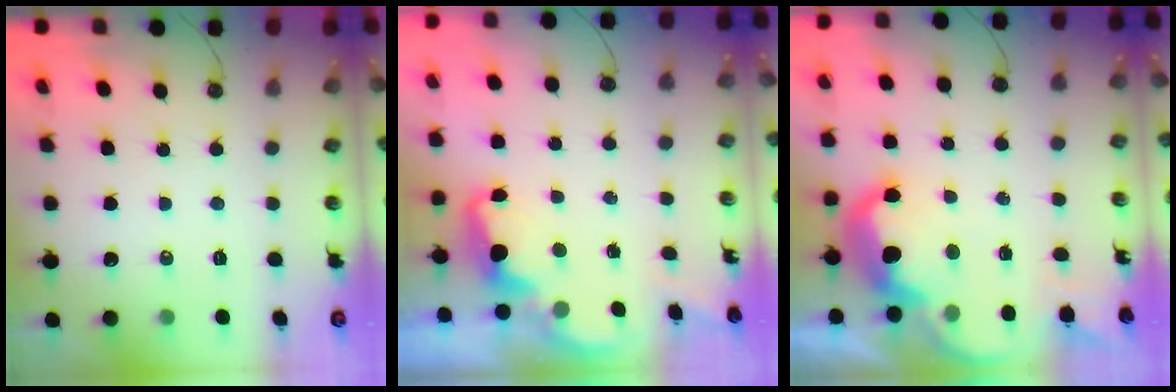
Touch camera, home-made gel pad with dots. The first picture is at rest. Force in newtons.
{"total": 2.4, "press": 2.4, "slide": 0.5}
{"total": 10.4, "press": 10.3, "slide": 0.8}